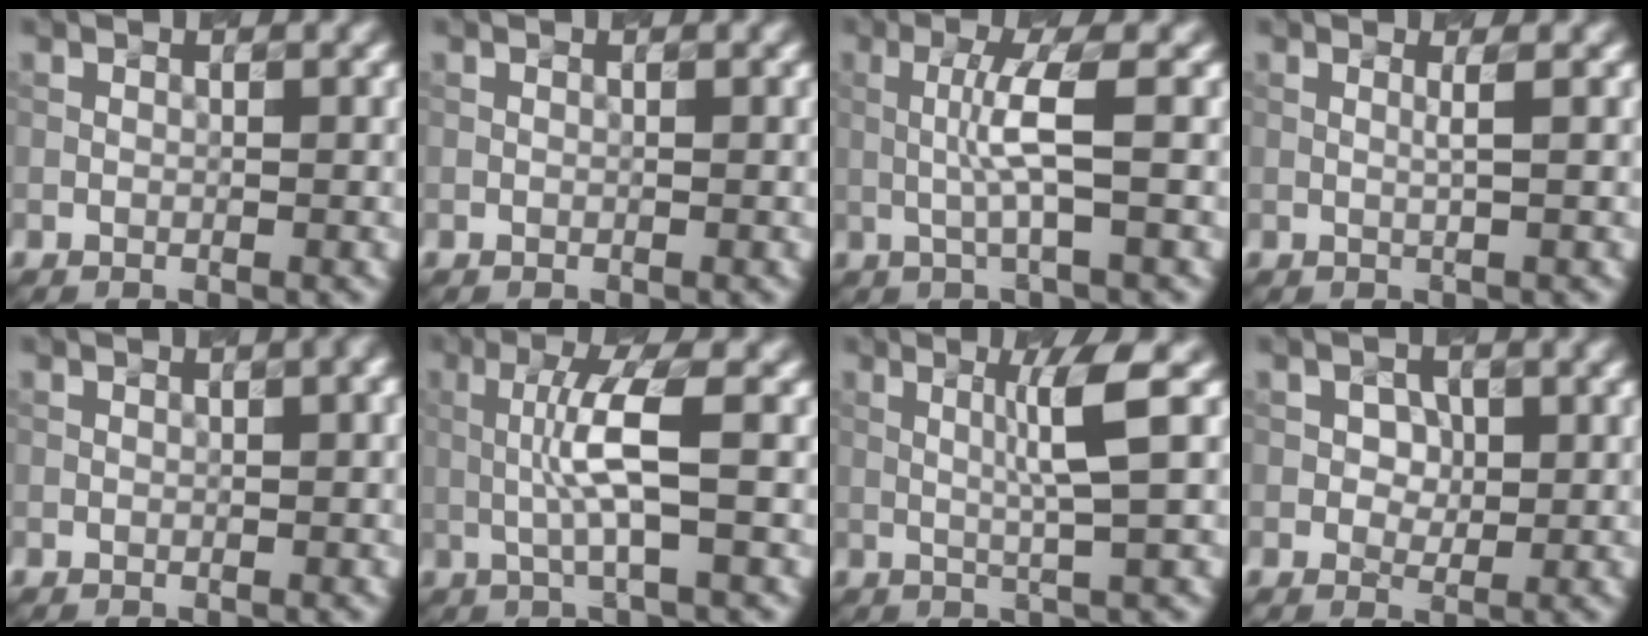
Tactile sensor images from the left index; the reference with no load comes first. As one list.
[{"total": 0.0}, {"total": 3.3, "force": [-0.1, 0.1, 3.3], "torque": [-0.071, 0.003, -0.001]}, {"total": 1.1, "force": [0.2, 0.2, 1.1], "torque": [-0.016, 0.002, -0.003]}, {"total": 1.3, "force": [0.3, 0.3, 1.2], "torque": [-0.017, 0.007, 0.003]}, {"total": 4.3, "force": [-0.1, 0.4, 4.3], "torque": [-0.088, 0.006, -0.002]}, {"total": 3.7, "force": [0.7, 0.0, 3.6], "torque": [-0.068, 0.001, 0.015]}, {"total": 2.2, "force": [0.4, 1.6, 1.4], "torque": [-0.019, 0.001, 0.002]}]